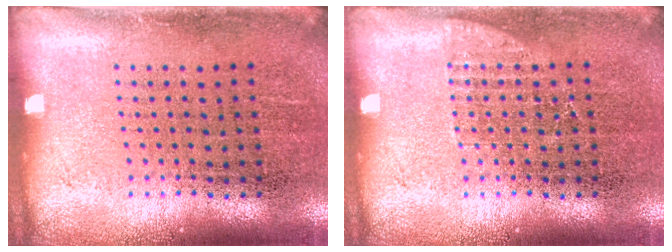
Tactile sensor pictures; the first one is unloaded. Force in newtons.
{"total": 1.1, "press": 1.1, "slide": 0.2}